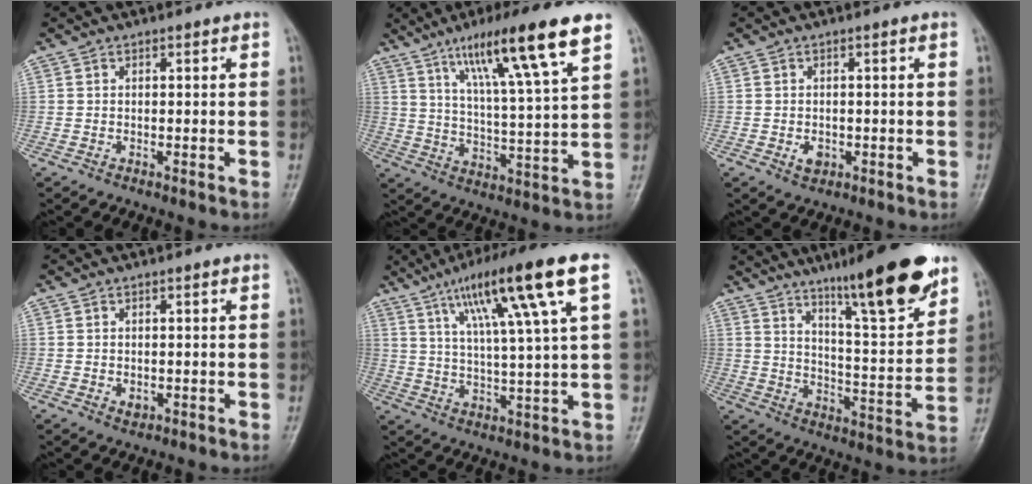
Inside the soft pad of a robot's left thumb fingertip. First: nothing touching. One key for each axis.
{"total": 16.8, "fx": 9.8, "fy": 1.5, "fz": 13.5, "tx": -0.222, "ty": -0.035, "tz": 0.163}
{"total": 2.2, "fx": -0.6, "fy": 1.6, "fz": 1.4, "tx": -0.018, "ty": 0.001, "tz": -0.007}
{"total": 1.5, "fx": -0.1, "fy": 1.0, "fz": 1.1, "tx": -0.009, "ty": -0.002, "tz": 0.002}
{"total": 17.1, "fx": 8.0, "fy": 1.2, "fz": 15.1, "tx": -0.252, "ty": -0.007, "tz": 0.131}
{"total": 18.6, "fx": 12.4, "fy": 2.9, "fz": 13.6, "tx": -0.177, "ty": -0.069, "tz": 0.195}